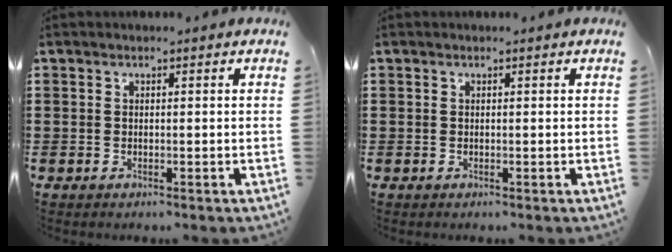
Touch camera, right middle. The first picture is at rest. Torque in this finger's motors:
{"motor_torque": [0.00, 0.00, 0.00, 0.00]}